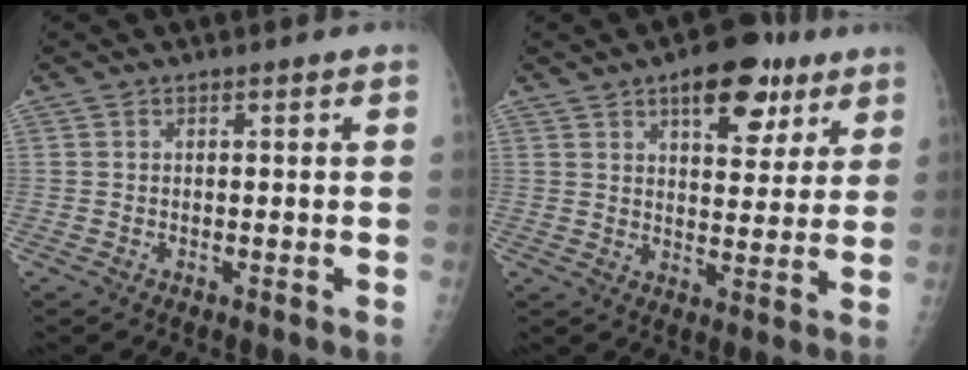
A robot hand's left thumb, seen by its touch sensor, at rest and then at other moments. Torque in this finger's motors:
{"motor_torque": [1.23, 1.29, 0.78, -0.64, 0.04]}